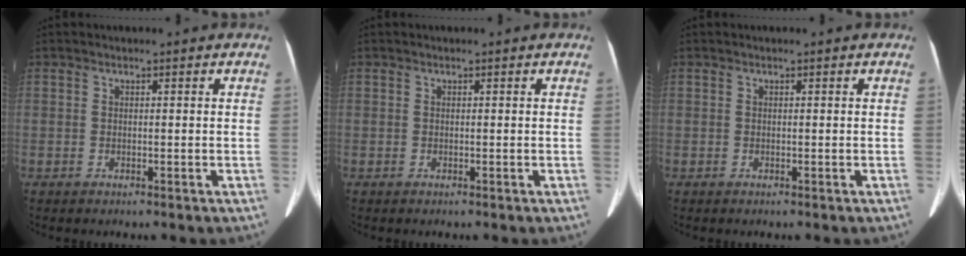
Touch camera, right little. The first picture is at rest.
{"total": 0.0}
{"total": 0.0}